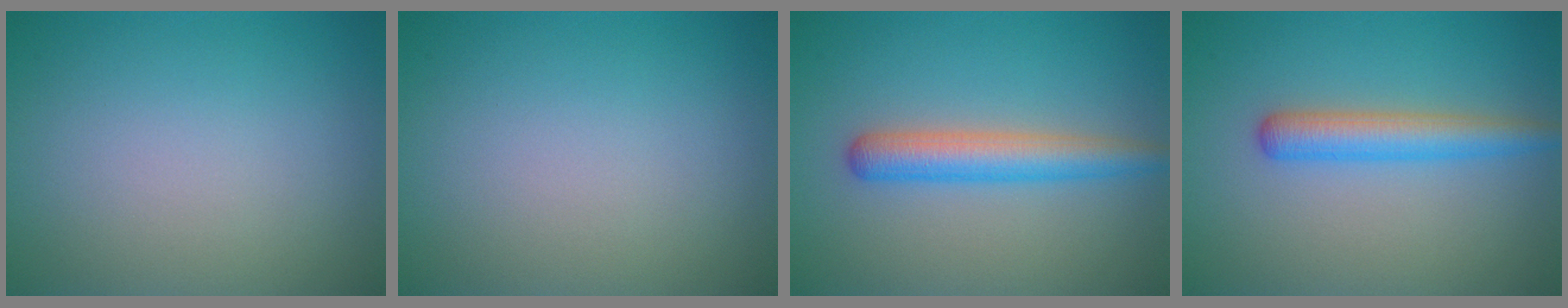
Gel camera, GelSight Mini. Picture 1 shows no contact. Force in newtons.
{"total": 0.0}
{"total": 3.9, "press": 3.9, "slide": 0.1}
{"total": 3.4, "press": 3.4, "slide": 0.2}